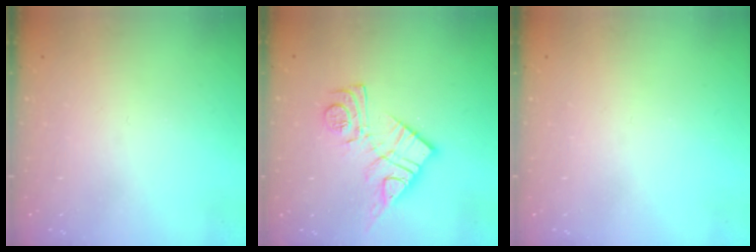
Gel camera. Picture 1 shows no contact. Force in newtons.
{"total": 13.5, "press": 13.5, "slide": 0.8}
{"total": 0.0}